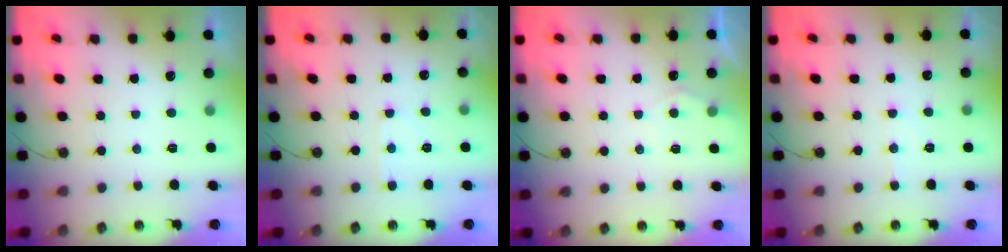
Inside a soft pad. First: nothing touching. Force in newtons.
{"total": 2.5, "press": 2.5, "slide": 0.4}
{"total": 4.4, "press": 4.4, "slide": 0.4}
{"total": 5.2, "press": 5.1, "slide": 0.6}